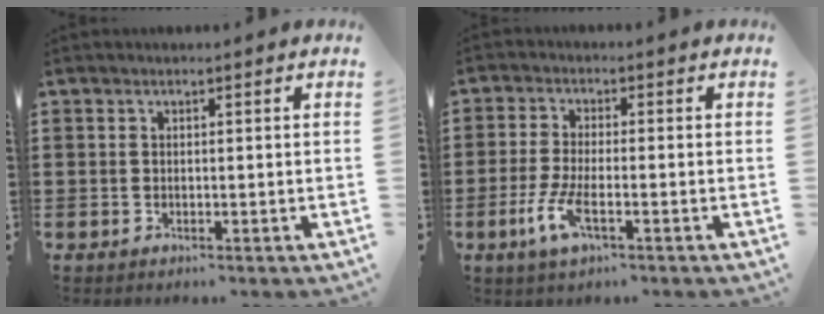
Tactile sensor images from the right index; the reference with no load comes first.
{"total": 5.2, "force": [-2.3, 1.3, 4.5], "torque": [-0.107, -0.015, -0.047]}